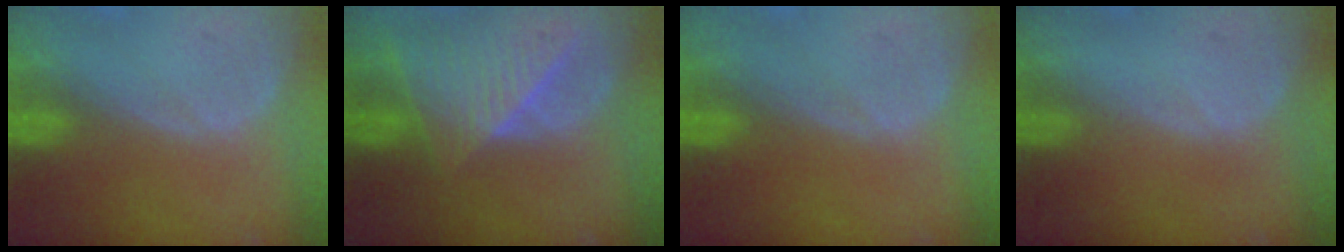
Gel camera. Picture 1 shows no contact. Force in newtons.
{"total": 8.5, "press": 7.6, "slide": 3.7}
{"total": 0.0}
{"total": 0.0}